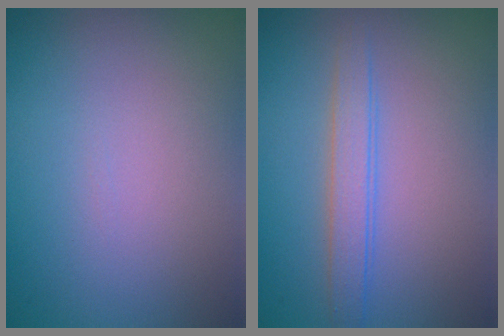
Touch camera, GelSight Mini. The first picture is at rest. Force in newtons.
{"total": 2.2, "press": 2.2, "slide": 0.1}